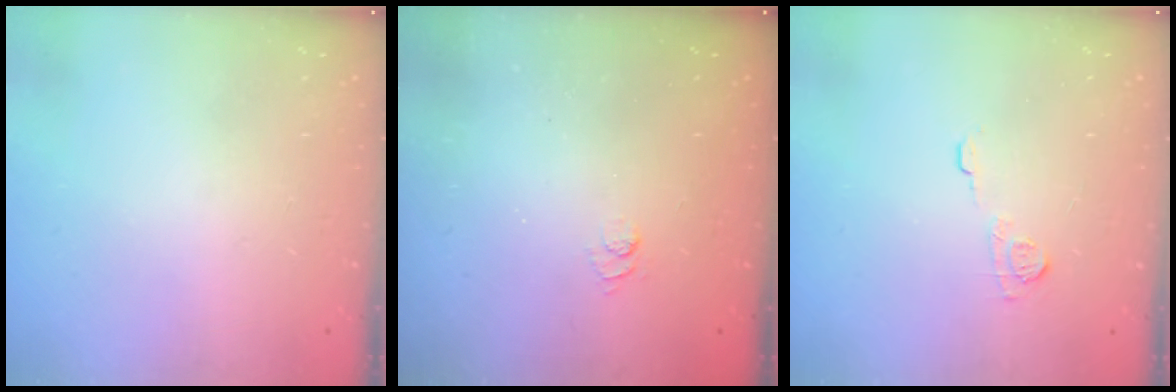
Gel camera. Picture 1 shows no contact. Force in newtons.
{"total": 2.4, "press": 1.9, "slide": 1.4}
{"total": 5.4, "press": 5.4, "slide": 0.7}